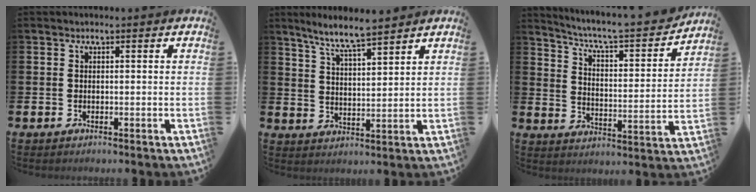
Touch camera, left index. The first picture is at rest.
{"total": 6.9, "force": [6.3, 0.3, 2.6], "torque": [-0.069, -0.028, 0.113]}
{"total": 6.5, "force": [6.0, 0.7, 2.3], "torque": [-0.075, -0.050, 0.096]}